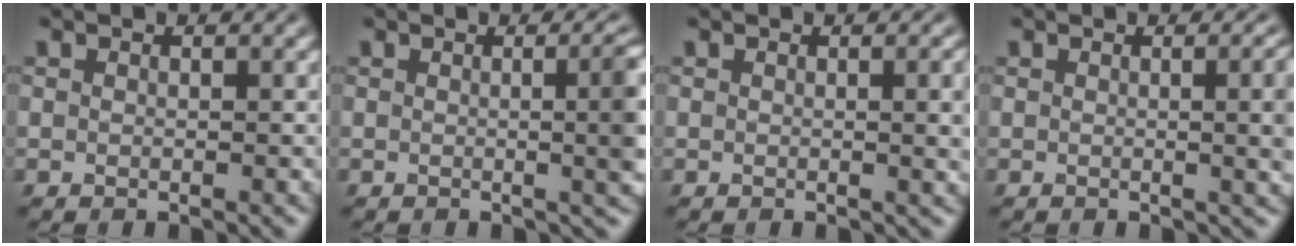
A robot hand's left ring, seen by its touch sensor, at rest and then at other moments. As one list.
[{"total": 5.3, "force": [0.1, 1.8, 5.0], "torque": [-0.040, 0.004, 0.002]}, {"total": 3.2, "force": [0.1, 1.0, 3.0], "torque": [-0.026, 0.005, -0.001]}, {"total": 4.2, "force": [0.1, 1.4, 3.9], "torque": [-0.031, 0.007, 0.001]}]